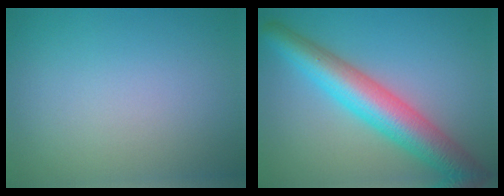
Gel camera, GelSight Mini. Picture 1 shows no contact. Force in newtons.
{"total": 7.4, "press": 7.4, "slide": 0.5}